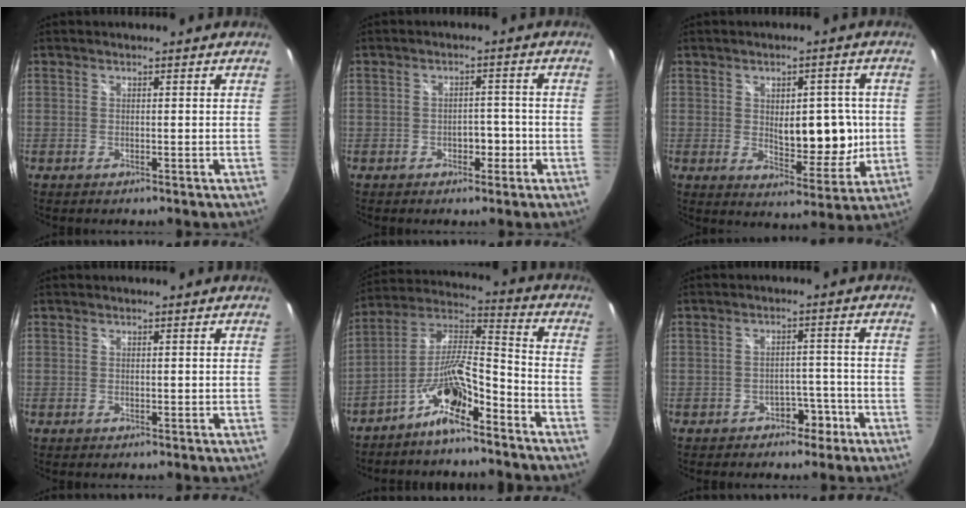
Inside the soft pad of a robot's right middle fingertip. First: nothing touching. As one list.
[{"total": 2.5, "force": [-0.9, 2.0, 1.2], "torque": [-0.019, 0.008, -0.011]}, {"total": 9.9, "force": [0.8, 5.3, 8.3], "torque": [-0.114, -0.008, 0.024]}, {"total": 0.6, "force": [0.6, 0.0, 0.0], "torque": [0.004, 0.002, 0.009]}, {"total": 10.3, "force": [-7.1, 1.6, 7.2], "torque": [-0.151, 0.018, -0.133]}, {"total": 3.6, "force": [-2.2, 2.6, 1.2], "torque": [-0.020, 0.016, -0.022]}]